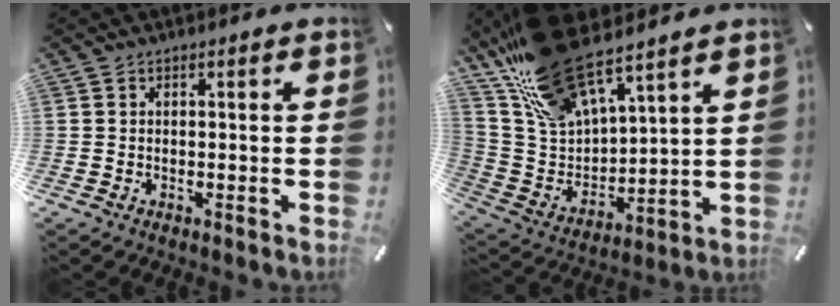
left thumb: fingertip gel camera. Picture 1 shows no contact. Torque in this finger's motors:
{"motor_torque": [1.80, -0.18, 1.45, -1.32, 0.33]}